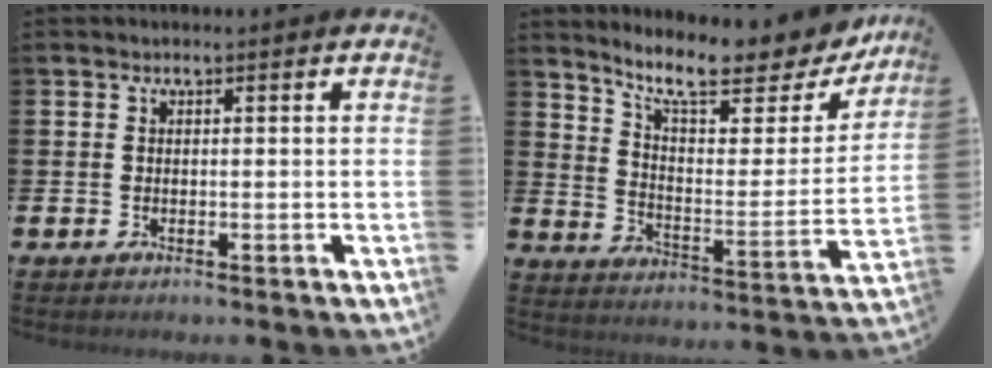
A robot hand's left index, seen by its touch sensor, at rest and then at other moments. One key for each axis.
{"total": 9.7, "fx": 8.6, "fy": 2.0, "fz": 4.1, "tx": -0.099, "ty": -0.063, "tz": 0.143}